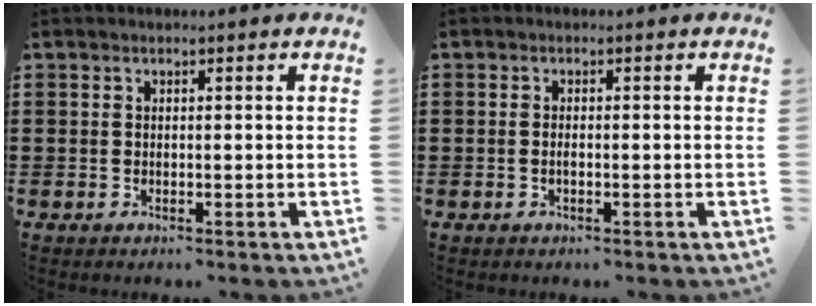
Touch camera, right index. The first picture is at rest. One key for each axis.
{"total": 0.6, "fx": -0.2, "fy": 0.1, "fz": 0.5, "tx": -0.011, "ty": -0.004, "tz": -0.003}